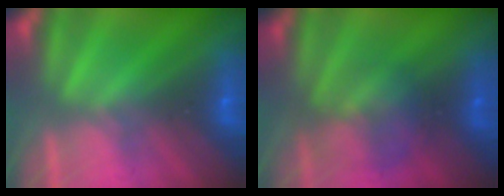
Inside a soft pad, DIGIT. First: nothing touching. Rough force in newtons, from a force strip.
{"total": 2.3}